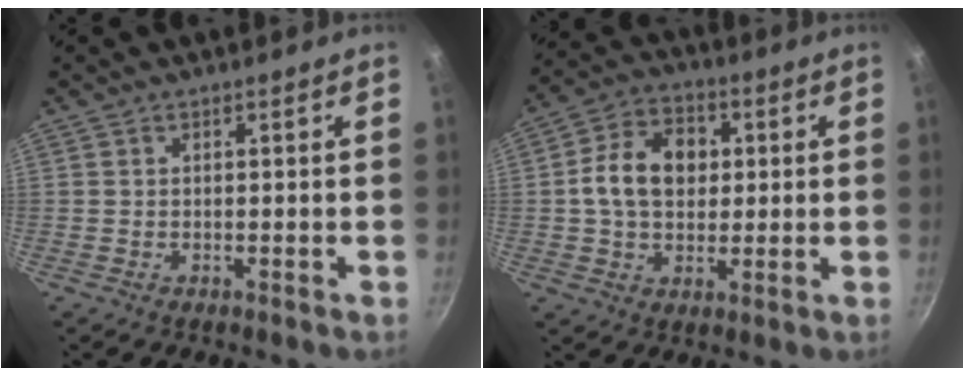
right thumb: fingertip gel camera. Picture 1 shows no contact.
{"total": 12.1, "force": [1.5, 8.9, 8.1], "torque": [-0.116, 0.015, 0.013]}